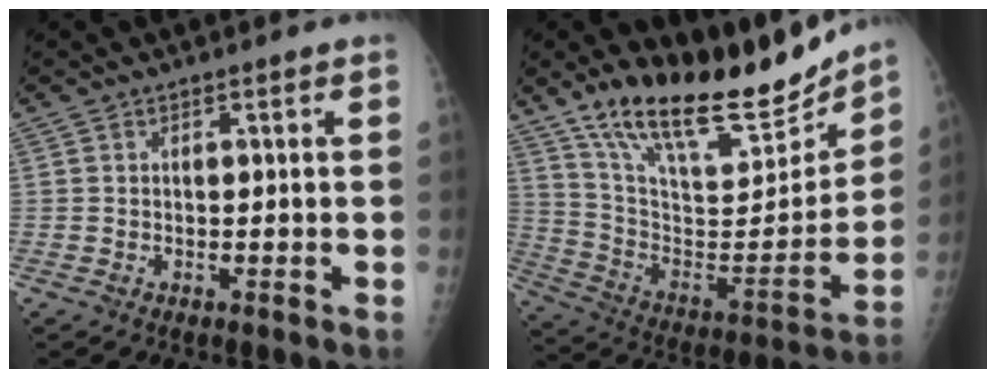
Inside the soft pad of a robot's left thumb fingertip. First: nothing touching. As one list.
[{"total": 24.6, "force": [19.2, 8.2, 12.9], "torque": [-0.173, -0.088, 0.326]}]